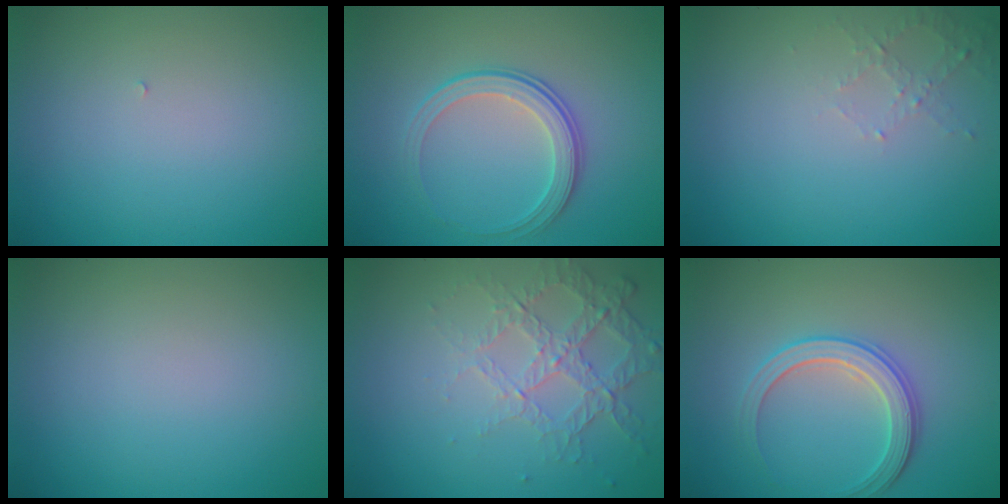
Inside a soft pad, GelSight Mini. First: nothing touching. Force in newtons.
{"total": 2.8, "press": 2.2, "slide": 1.8}
{"total": 1.3, "press": 1.3, "slide": 0.4}
{"total": 0.0}
{"total": 4.3, "press": 2.8, "slide": 3.3}
{"total": 3.0, "press": 3.0, "slide": 0.6}